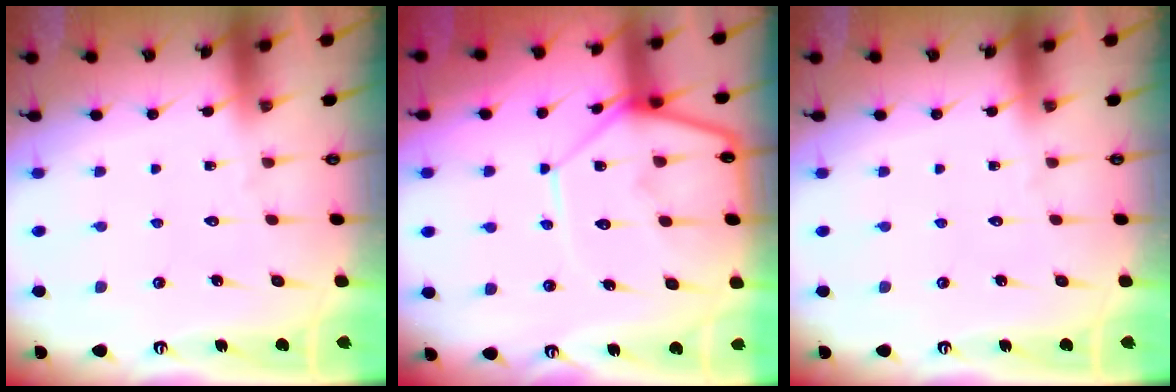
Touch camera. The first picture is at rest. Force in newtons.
{"total": 11.8, "press": 11.7, "slide": 1.1}
{"total": 0.0}